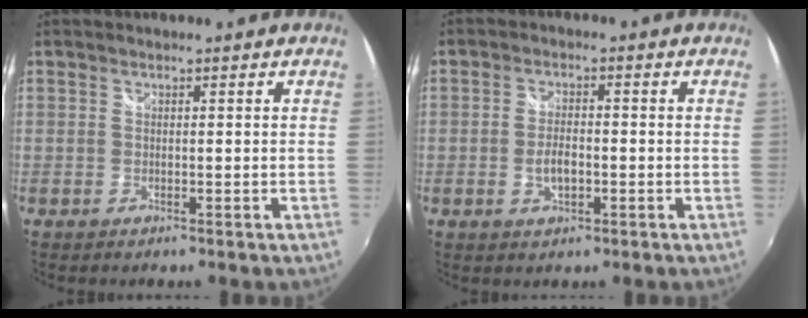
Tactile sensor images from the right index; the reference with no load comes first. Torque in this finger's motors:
{"motor_torque": [-0.13, -0.04, 0.09, 0.02]}